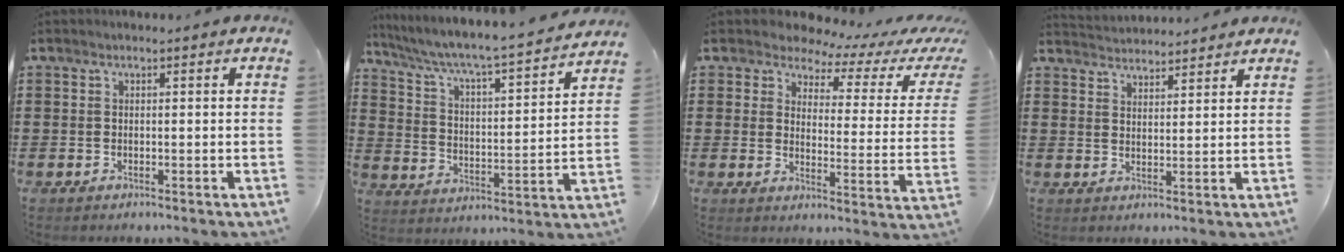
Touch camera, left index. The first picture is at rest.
{"total": 4.8, "force": [4.3, -0.2, 2.2], "torque": [-0.064, -0.042, 0.060]}
{"total": 3.9, "force": [3.3, 1.8, 1.1], "torque": [-0.041, -0.026, 0.051]}
{"total": 3.1, "force": [3.1, -0.1, -0.3], "torque": [-0.004, -0.012, 0.058]}